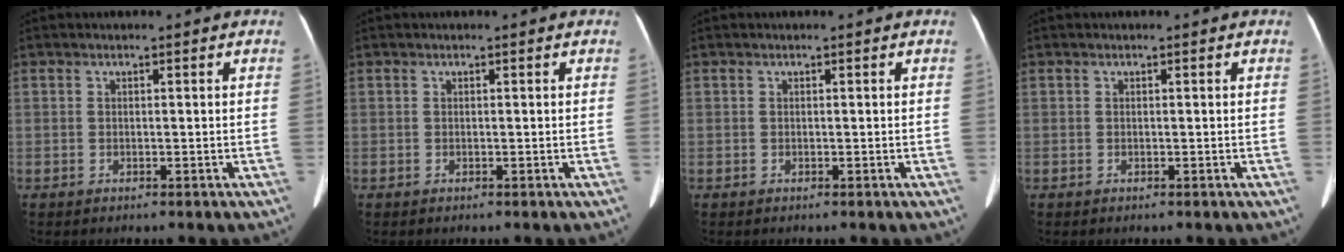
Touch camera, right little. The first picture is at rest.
{"total": 0.0}
{"total": 0.0}
{"total": 0.0}